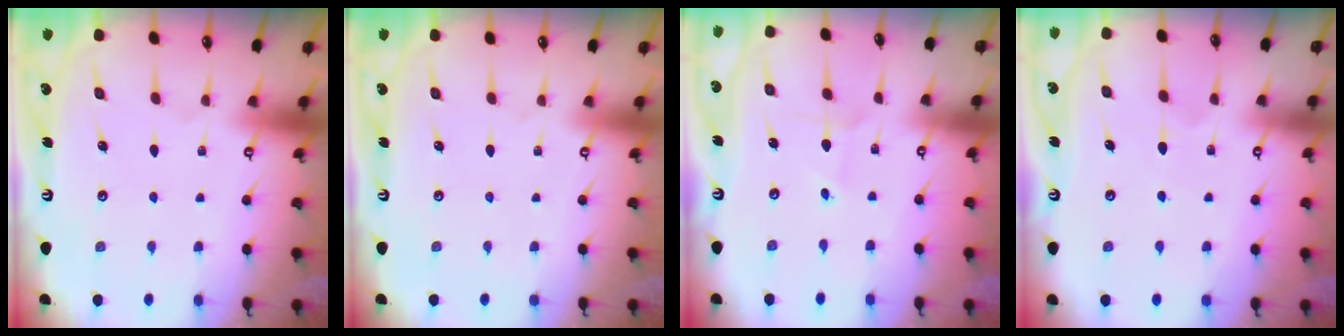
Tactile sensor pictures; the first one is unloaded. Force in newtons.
{"total": 0.0}
{"total": 2.0, "press": 2.0, "slide": 0.1}
{"total": 5.1, "press": 5.0, "slide": 0.5}